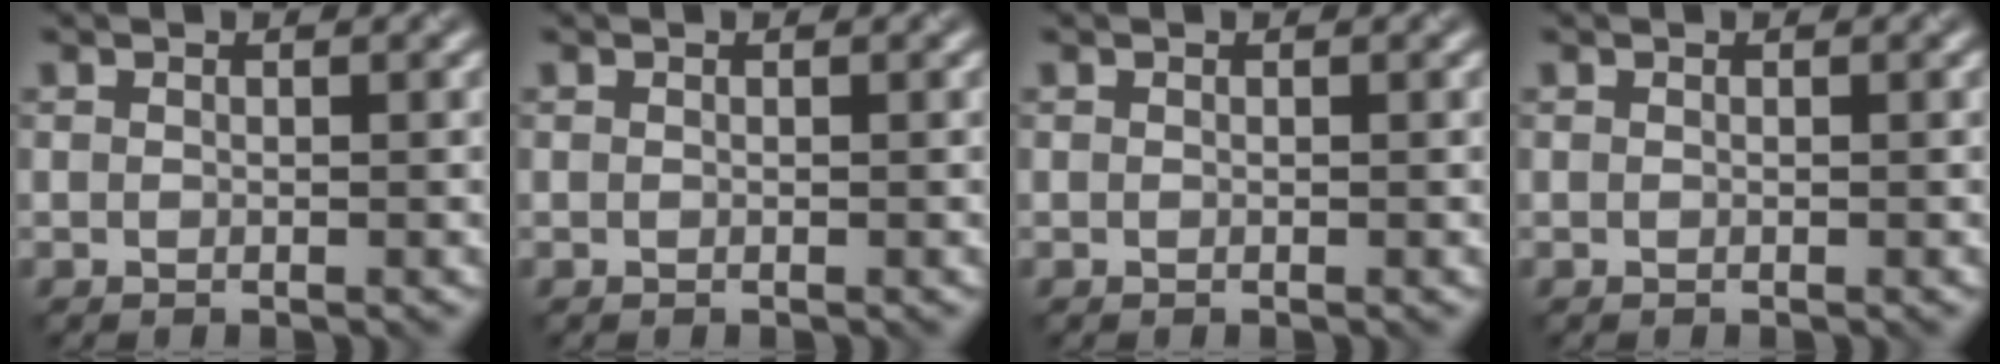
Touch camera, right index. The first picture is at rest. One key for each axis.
{"total": 0.0}
{"total": 0.0}
{"total": 0.0}